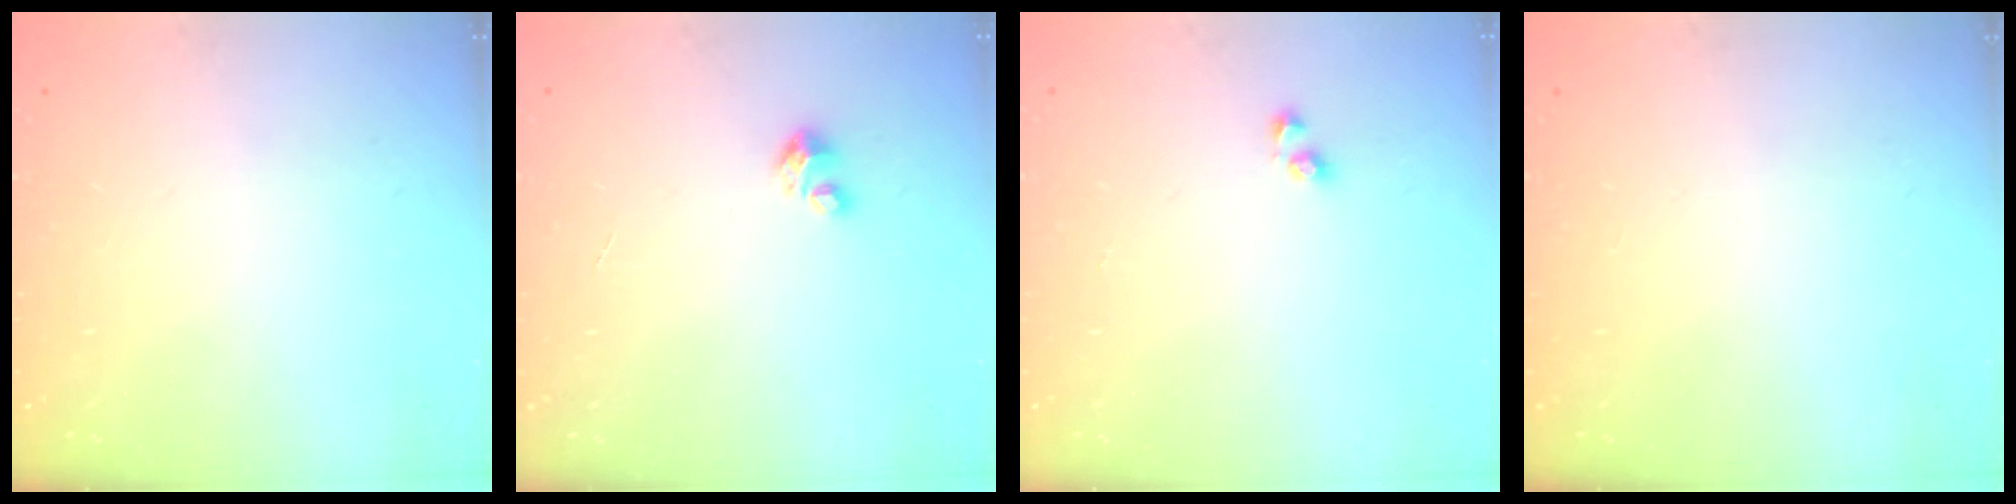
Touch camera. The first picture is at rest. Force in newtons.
{"total": 1.7, "press": 1.7, "slide": 0.1}
{"total": 2.9, "press": 2.7, "slide": 1.1}
{"total": 0.0}